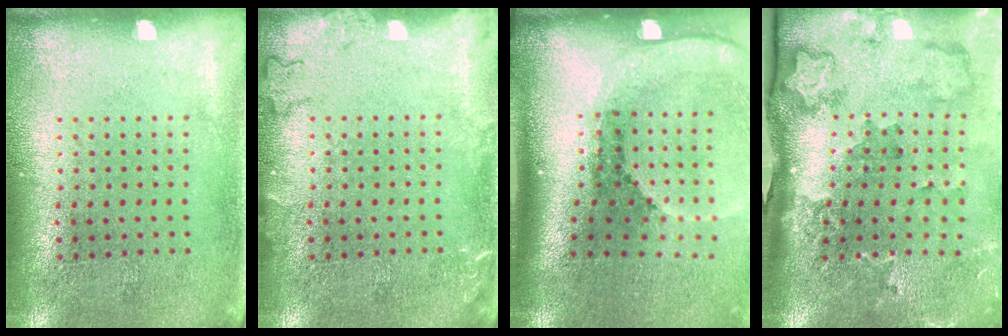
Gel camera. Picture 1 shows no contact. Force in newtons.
{"total": 1.6, "press": 1.6, "slide": 0.3}
{"total": 2.6, "press": 1.8, "slide": 1.9}
{"total": 2.3, "press": 2.0, "slide": 1.2}